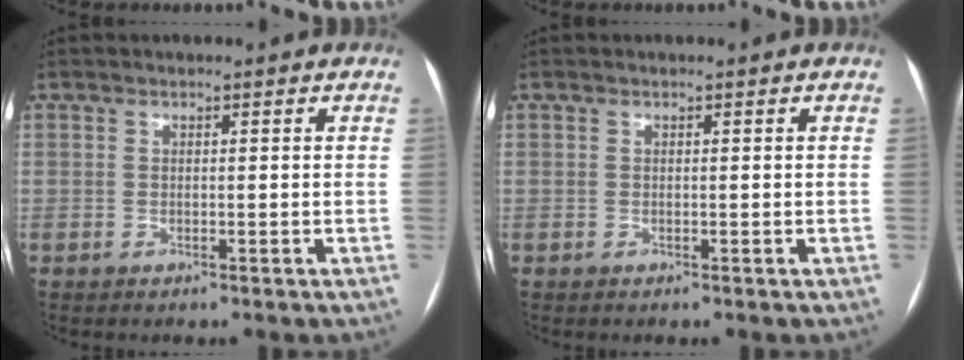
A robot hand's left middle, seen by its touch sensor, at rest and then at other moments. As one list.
[{"total": 0.0}]